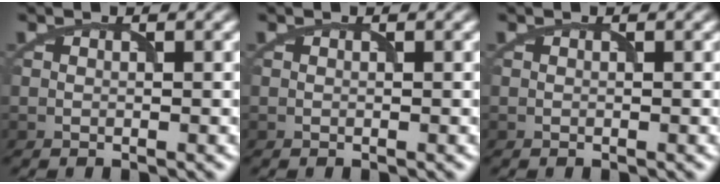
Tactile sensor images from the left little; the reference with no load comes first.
{"total": 0.0}
{"total": 0.0}